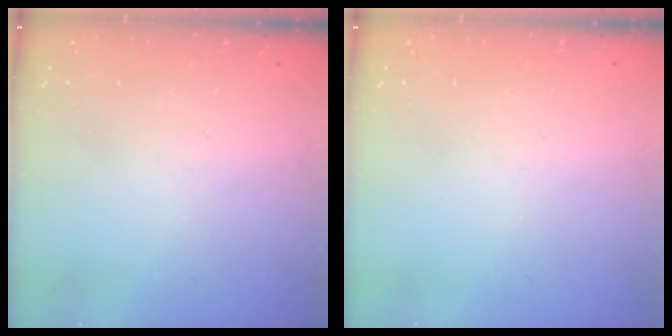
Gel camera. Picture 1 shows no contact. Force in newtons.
{"total": 0.0}